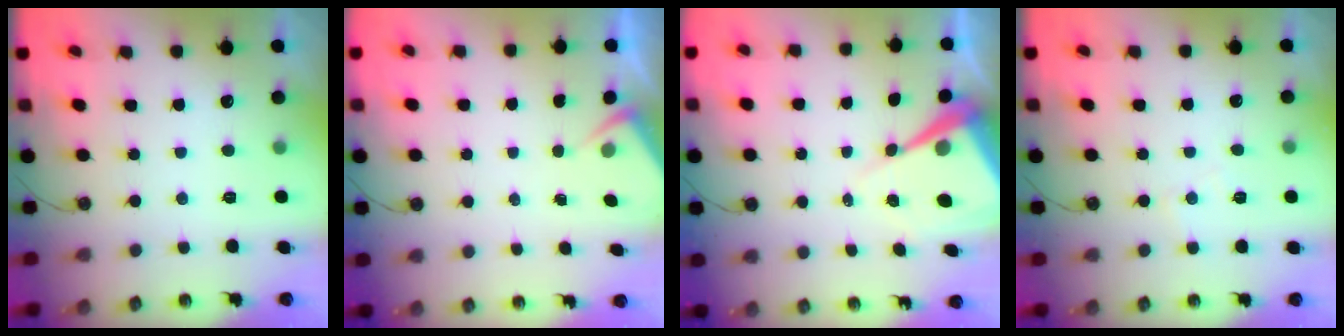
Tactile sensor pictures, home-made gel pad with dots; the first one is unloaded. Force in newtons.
{"total": 2.4, "press": 2.4, "slide": 0.4}
{"total": 10.9, "press": 10.8, "slide": 1.2}
{"total": 4.5, "press": 4.4, "slide": 0.6}